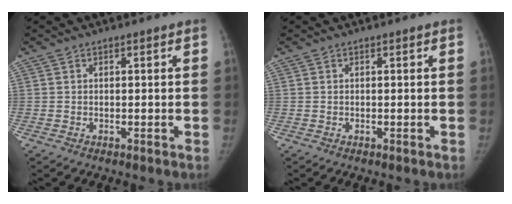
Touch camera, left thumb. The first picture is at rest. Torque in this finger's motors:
{"motor_torque": [0.00, 0.00, 0.00, 0.00, 0.00]}